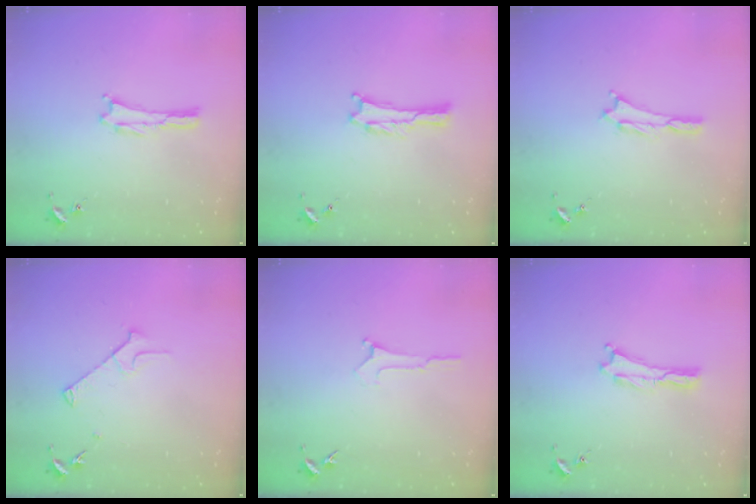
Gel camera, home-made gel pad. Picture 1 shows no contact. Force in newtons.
{"total": 0.5, "press": 0.5, "slide": 0.1}
{"total": 0.7, "press": 0.7, "slide": 0.3}
{"total": 3.9, "press": 3.9, "slide": 0.4}
{"total": 0.0}
{"total": 0.0}